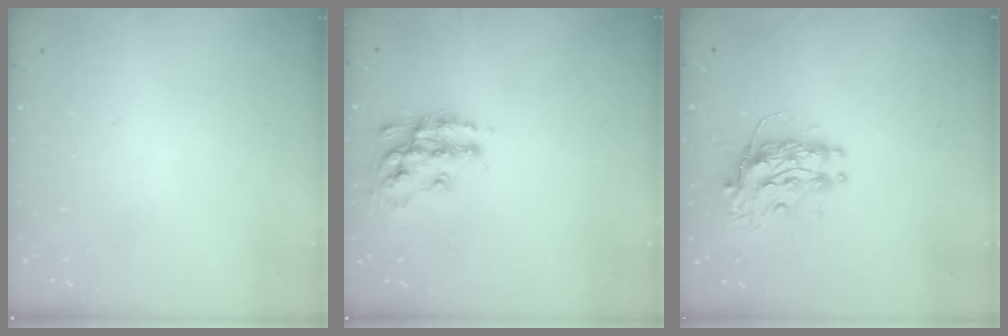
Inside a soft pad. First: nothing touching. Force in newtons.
{"total": 13.7, "press": 13.7, "slide": 0.6}
{"total": 10.0, "press": 9.9, "slide": 0.8}